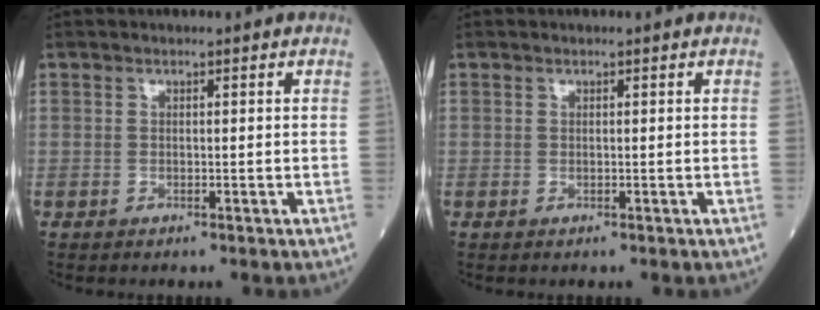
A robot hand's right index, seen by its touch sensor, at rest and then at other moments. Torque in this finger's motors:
{"motor_torque": [0.07, 0.03, 0.03, -0.01]}